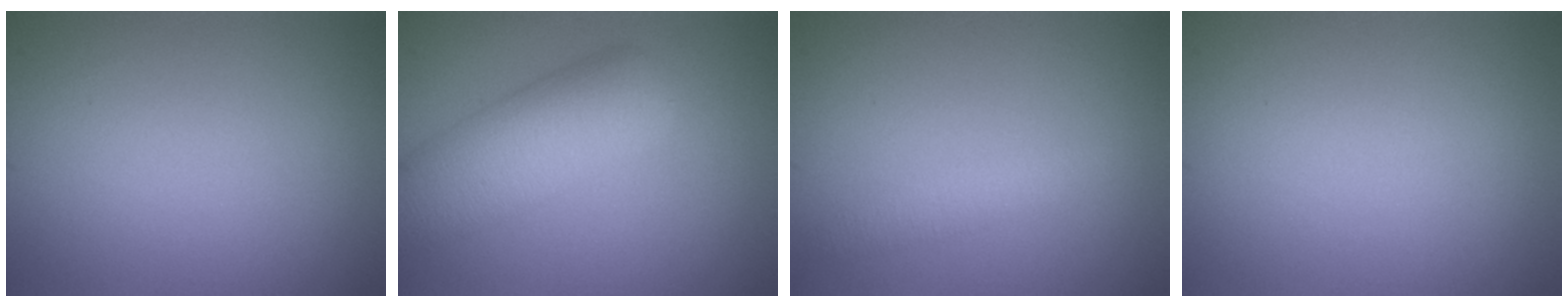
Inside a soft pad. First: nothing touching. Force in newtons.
{"total": 6.6, "press": 6.5, "slide": 0.3}
{"total": 1.9, "press": 1.9, "slide": 0.1}
{"total": 0.0}